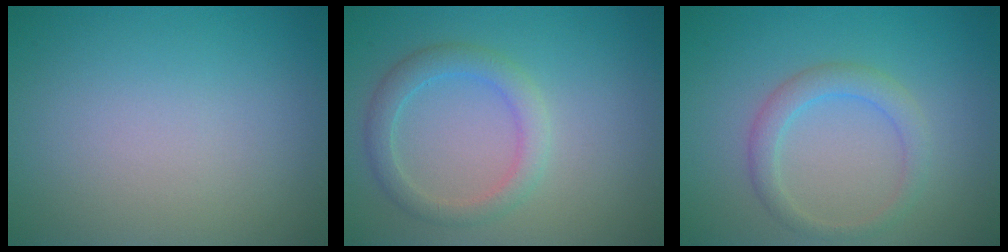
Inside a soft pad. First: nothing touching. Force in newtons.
{"total": 2.8, "press": 2.8, "slide": 0.1}
{"total": 2.5, "press": 2.5, "slide": 0.1}